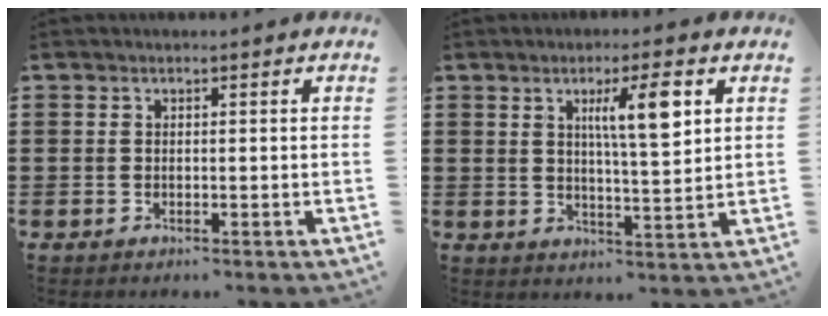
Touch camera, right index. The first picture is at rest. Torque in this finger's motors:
{"motor_torque": [0.80, 0.04, 0.41, 0.18]}